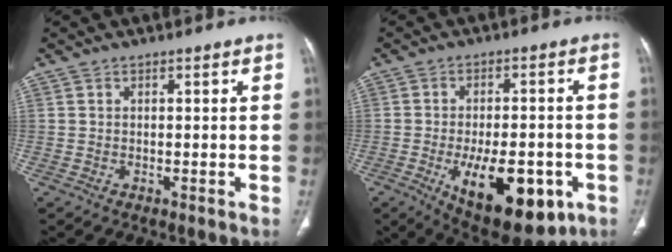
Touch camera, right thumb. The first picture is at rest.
{"total": 17.8, "force": [-6.5, 8.3, 14.3], "torque": [-0.195, 0.009, -0.075]}